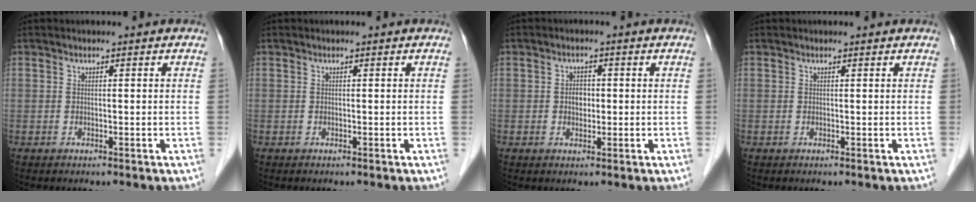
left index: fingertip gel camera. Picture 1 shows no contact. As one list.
[{"total": 0.0}, {"total": 2.1, "force": [0.0, 1.5, 1.4], "torque": [-0.023, 0.004, 0.001]}, {"total": 0.9, "force": [0.9, 0.1, 0.1], "torque": [-0.011, 0.005, 0.011]}]